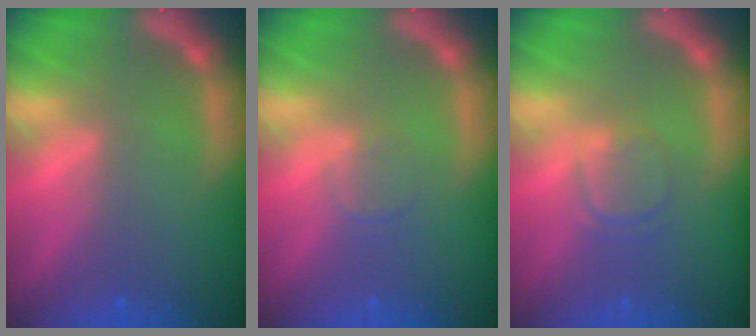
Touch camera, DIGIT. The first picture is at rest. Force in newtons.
{"total": 1.4}
{"total": 2.4}